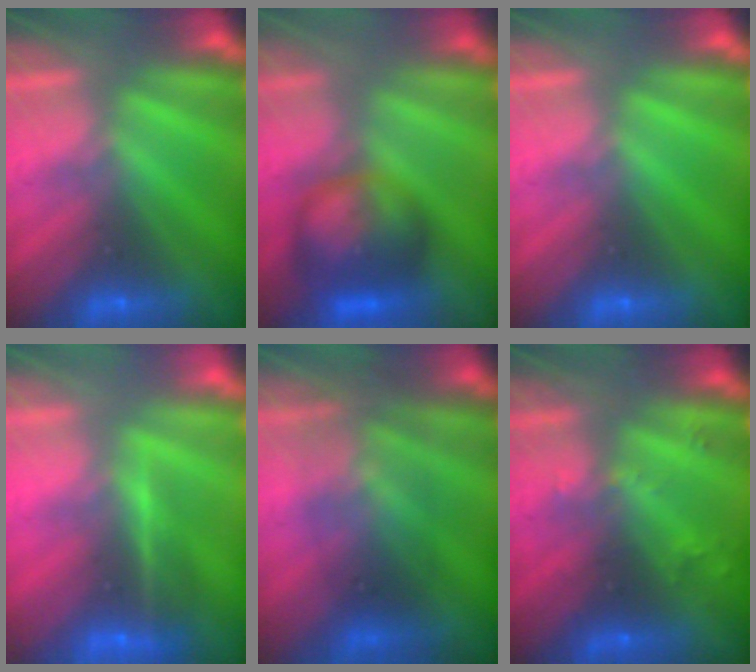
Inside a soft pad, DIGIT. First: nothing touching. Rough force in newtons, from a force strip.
{"total": 6.6}
{"total": 0.0}
{"total": 1.7}
{"total": 1.6}
{"total": 2.4}